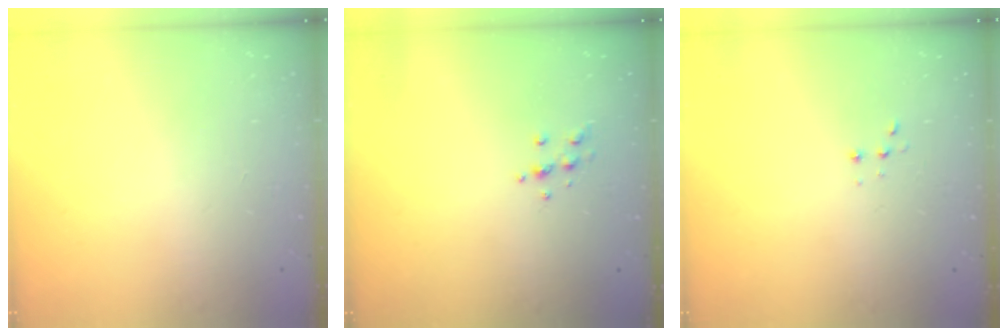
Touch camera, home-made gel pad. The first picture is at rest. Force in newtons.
{"total": 6.2, "press": 6.1, "slide": 0.7}
{"total": 2.7, "press": 2.7, "slide": 0.5}